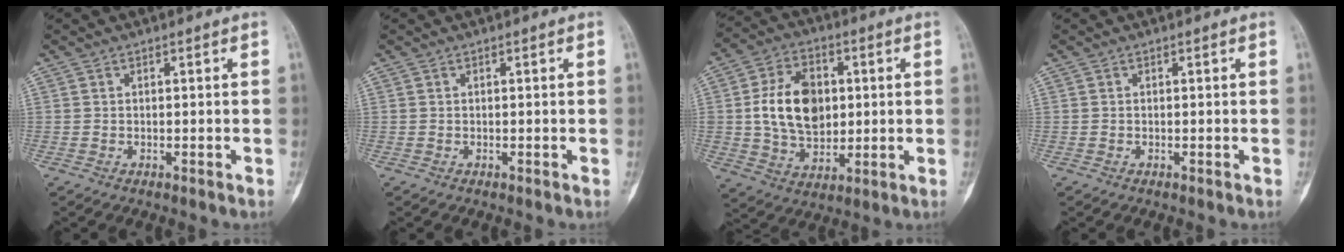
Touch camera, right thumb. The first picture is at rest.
{"total": 0.0}
{"total": 14.5, "force": [1.6, 10.1, 10.3], "torque": [-0.148, 0.000, 0.031]}
{"total": 0.0}